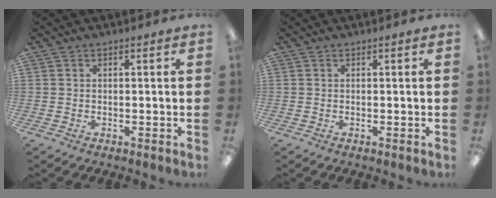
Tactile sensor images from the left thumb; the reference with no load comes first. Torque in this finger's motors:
{"motor_torque": [0.00, 0.00, 0.10, -0.10, 0.00]}